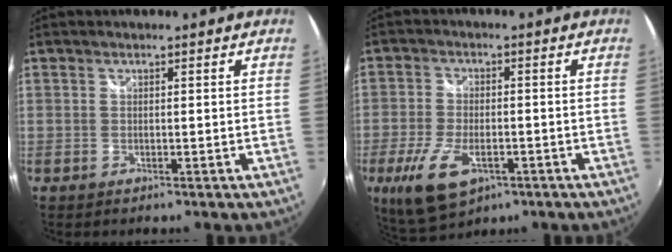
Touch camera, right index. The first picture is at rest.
{"total": 11.3, "force": [-5.1, 5.6, 8.4], "torque": [-0.188, -0.029, -0.088]}